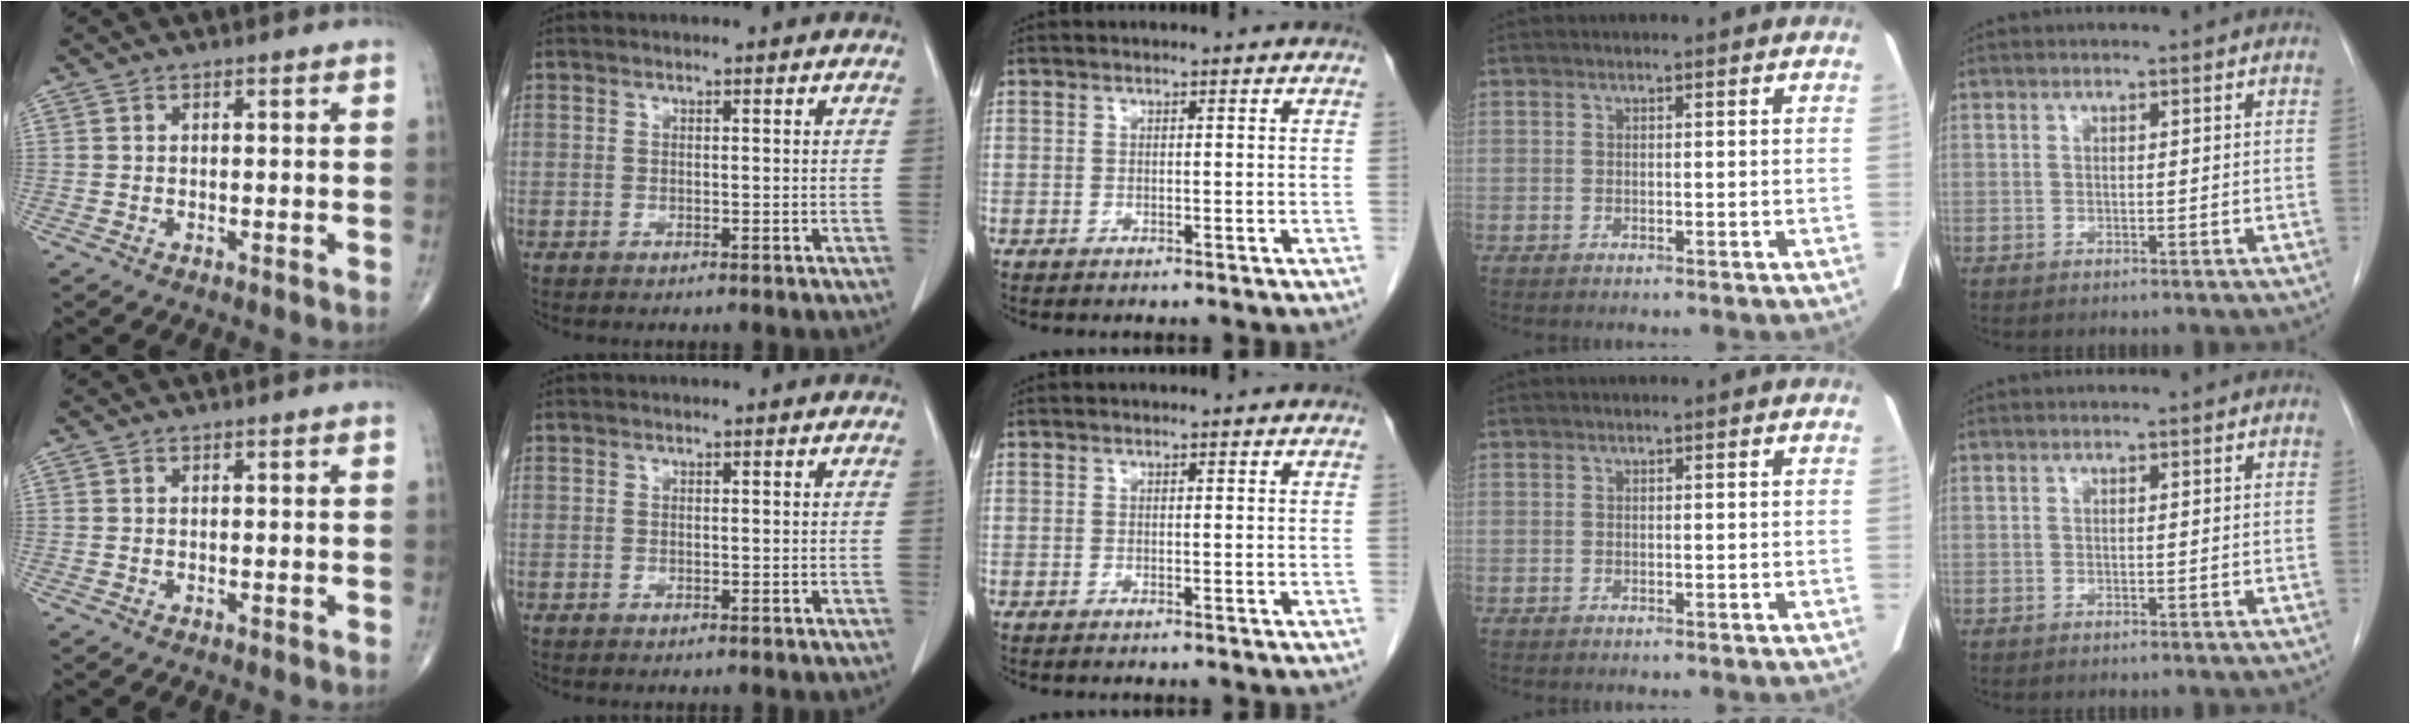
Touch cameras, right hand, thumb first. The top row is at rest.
{}